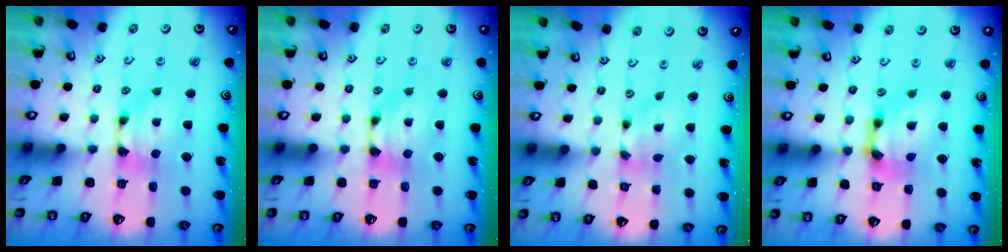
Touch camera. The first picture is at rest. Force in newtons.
{"total": 0.0}
{"total": 2.1, "press": 1.6, "slide": 1.3}
{"total": 5.4, "press": 4.7, "slide": 2.6}